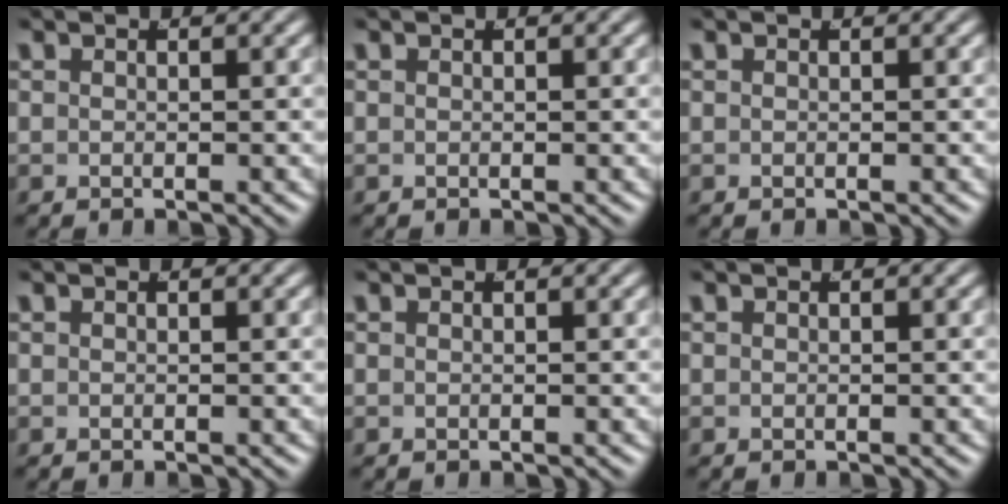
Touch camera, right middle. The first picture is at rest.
{"total": 0.0}
{"total": 0.0}
{"total": 0.0}
{"total": 0.0}
{"total": 0.0}